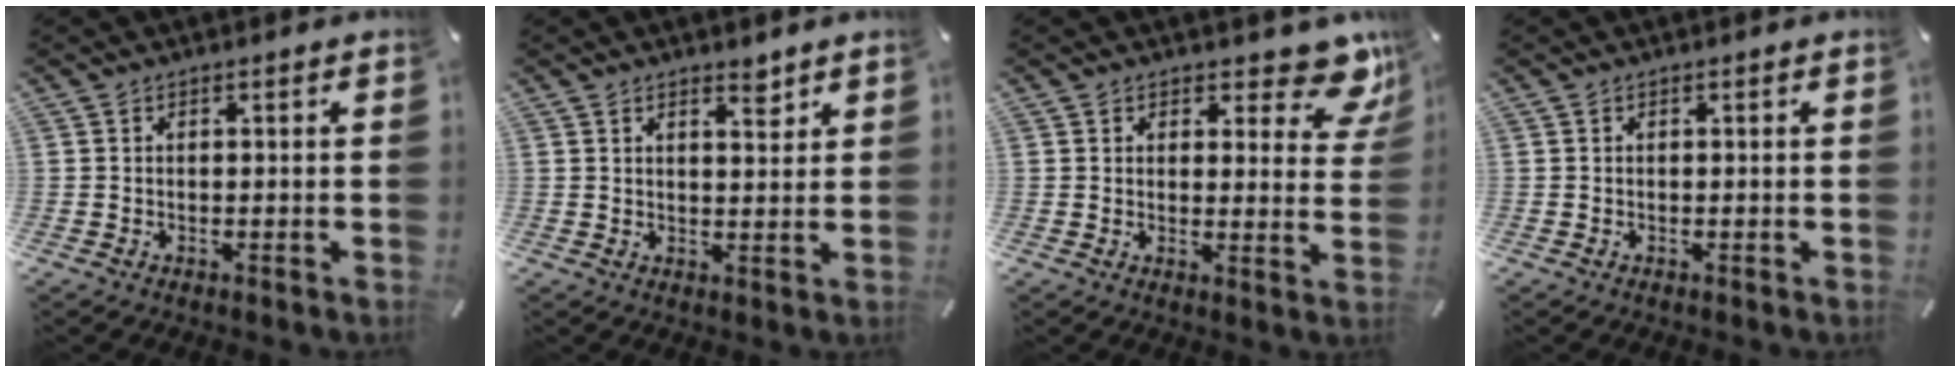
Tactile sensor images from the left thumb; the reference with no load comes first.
{"total": 3.4, "force": [2.7, 1.3, 1.8], "torque": [-0.007, -0.021, 0.041]}
{"total": 8.8, "force": [6.6, 3.9, 4.4], "torque": [-0.032, -0.053, 0.111]}
{"total": 0.0}